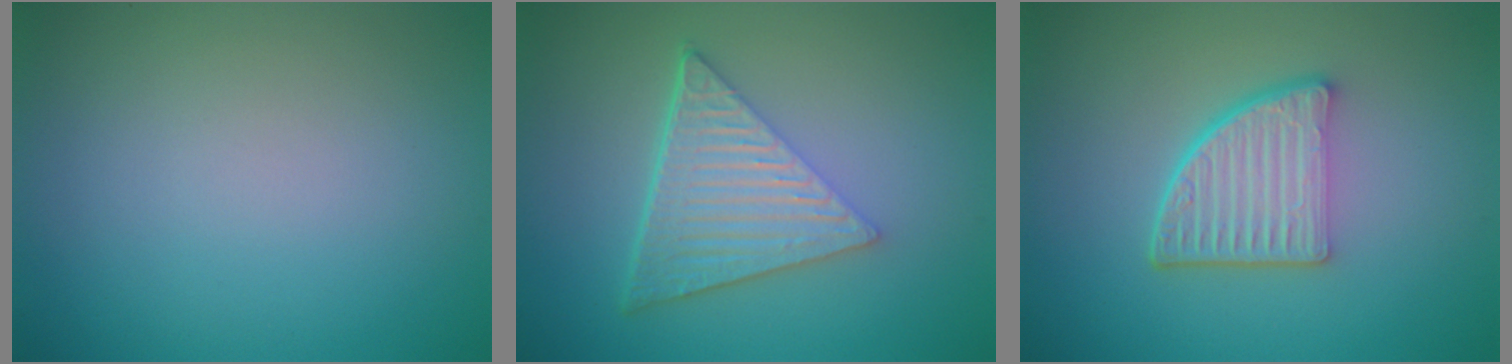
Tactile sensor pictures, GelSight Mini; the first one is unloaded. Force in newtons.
{"total": 6.8, "press": 4.5, "slide": 5.0}
{"total": 5.3, "press": 3.6, "slide": 3.9}